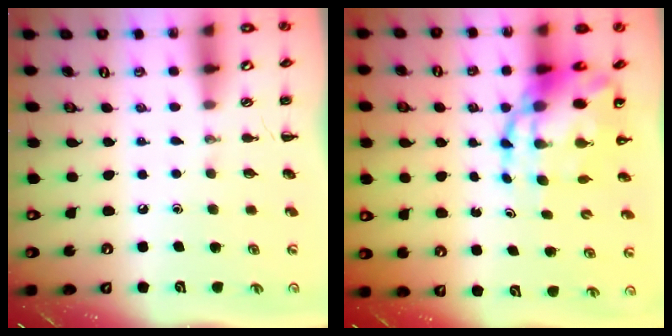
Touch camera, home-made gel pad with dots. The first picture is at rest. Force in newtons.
{"total": 11.5, "press": 11.1, "slide": 2.9}